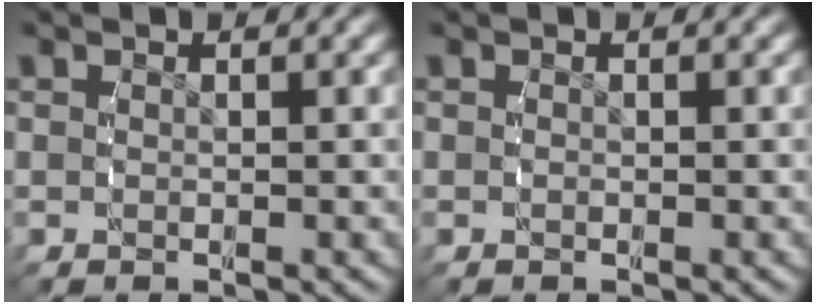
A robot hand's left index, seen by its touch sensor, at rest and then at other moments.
{"total": 0.0}